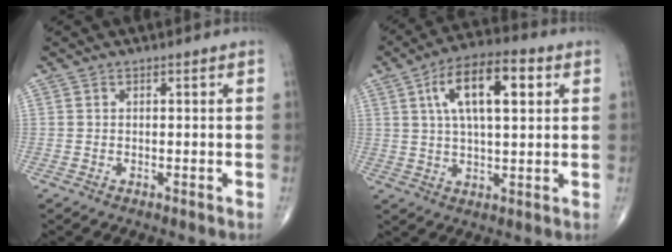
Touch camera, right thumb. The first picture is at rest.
{"total": 13.9, "force": [4.4, 5.7, 12.0], "torque": [-0.191, 0.009, 0.068]}